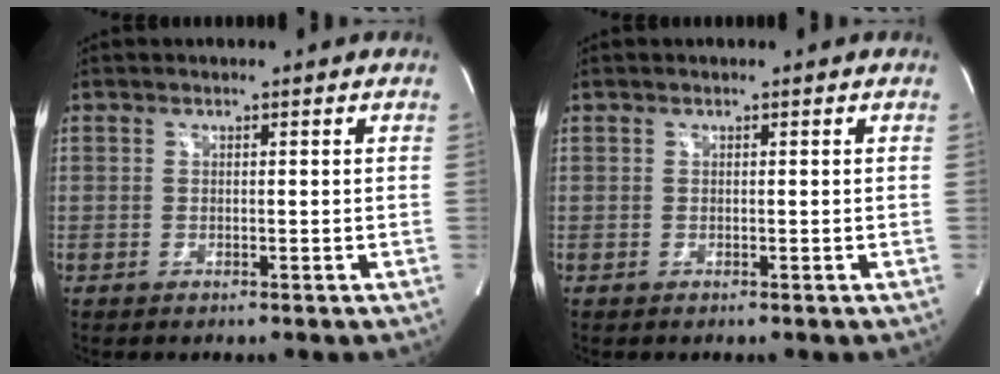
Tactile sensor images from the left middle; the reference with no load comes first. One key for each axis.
{"total": 0.0}